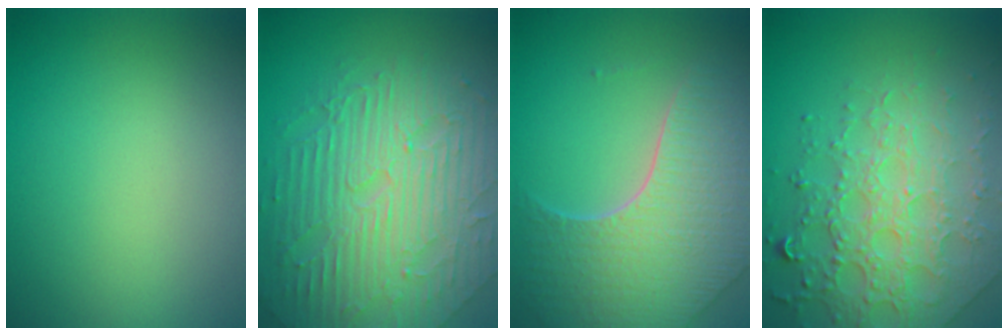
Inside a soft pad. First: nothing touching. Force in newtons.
{"total": 9.5, "press": 6.3, "slide": 7.1}
{"total": 7.7, "press": 5.5, "slide": 5.4}
{"total": 7.9, "press": 5.6, "slide": 5.6}